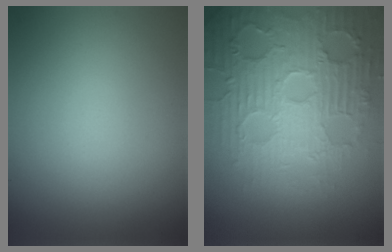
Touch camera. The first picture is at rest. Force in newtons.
{"total": 7.1, "press": 6.0, "slide": 3.9}